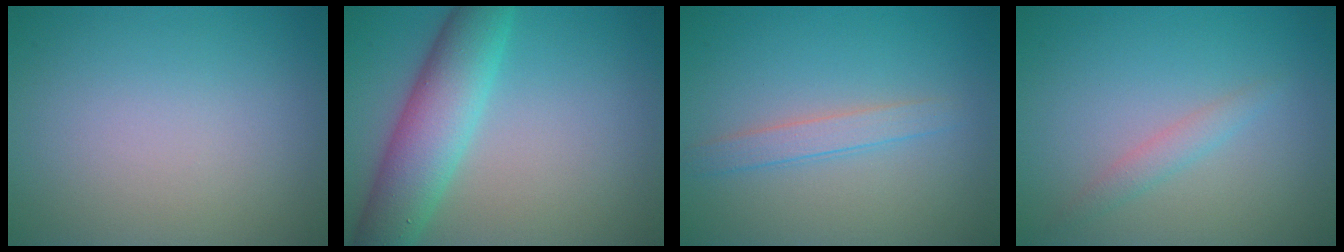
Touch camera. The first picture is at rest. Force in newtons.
{"total": 6.7, "press": 6.7, "slide": 0.0}
{"total": 1.9, "press": 1.9, "slide": 0.1}
{"total": 1.4, "press": 1.4, "slide": 0.1}